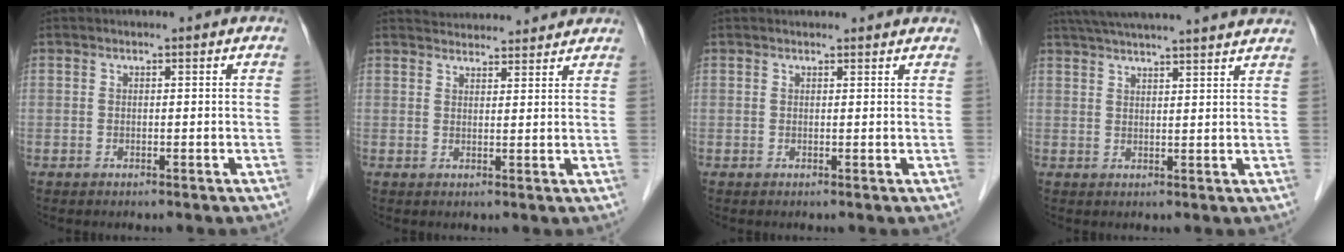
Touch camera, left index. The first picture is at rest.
{"total": 8.2, "force": [8.0, 1.3, 1.2], "torque": [-0.015, 0.027, 0.102]}
{"total": 4.2, "force": [4.0, 1.0, 0.9], "torque": [-0.010, 0.023, 0.042]}
{"total": 19.8, "force": [17.9, 0.3, 8.3], "torque": [-0.140, 0.024, 0.239]}